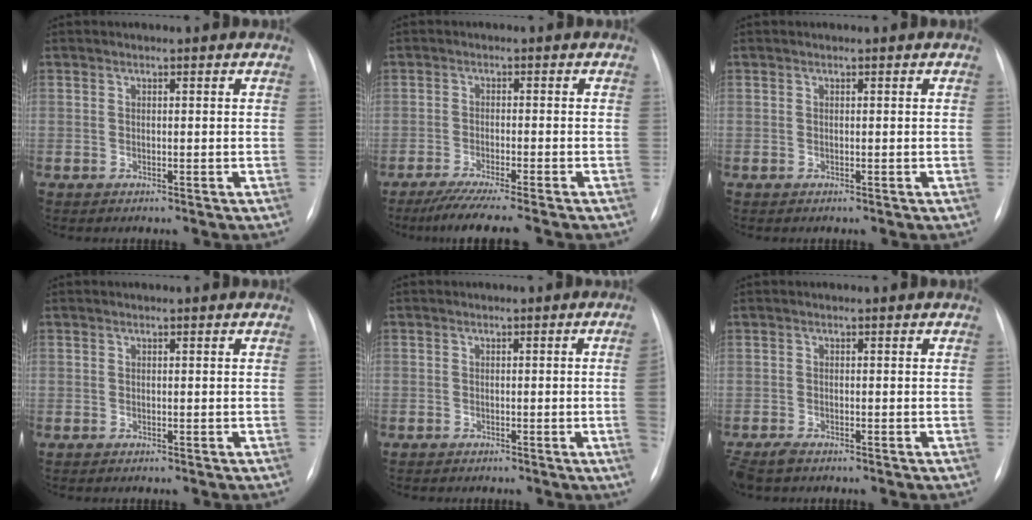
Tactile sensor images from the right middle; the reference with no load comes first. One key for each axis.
{"total": 8.7, "fx": -7.3, "fy": -0.8, "fz": 4.7, "tx": -0.057, "ty": -0.029, "tz": -0.110}
{"total": 0.0}
{"total": 0.0}
{"total": 3.0, "fx": -0.5, "fy": -1.0, "fz": 2.8, "tx": -0.027, "ty": -0.002, "tz": -0.007}
{"total": 3.6, "fx": -2.8, "fy": 1.2, "fz": 1.8, "tx": -0.038, "ty": -0.008, "tz": -0.049}